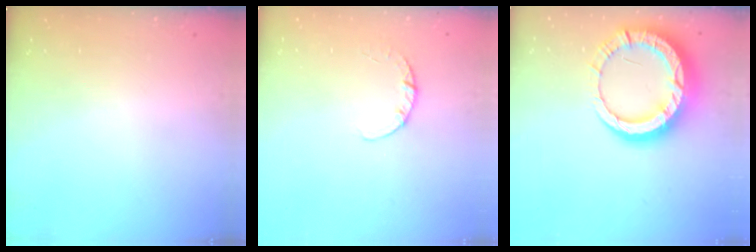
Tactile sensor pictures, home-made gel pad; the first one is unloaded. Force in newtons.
{"total": 2.7, "press": 2.7, "slide": 0.4}
{"total": 15.9, "press": 15.9, "slide": 1.5}